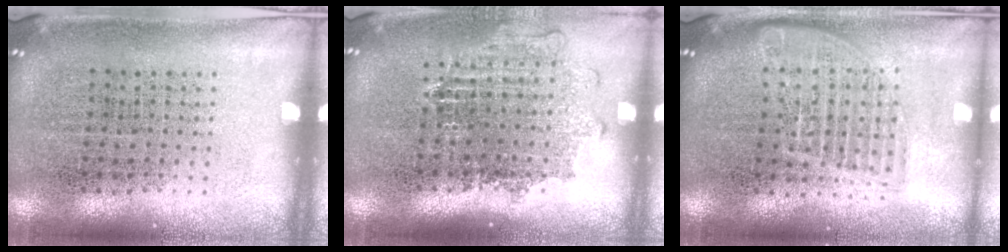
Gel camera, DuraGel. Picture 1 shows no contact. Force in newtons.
{"total": 1.0, "press": 1.0, "slide": 0.4}
{"total": 1.7, "press": 1.4, "slide": 0.9}